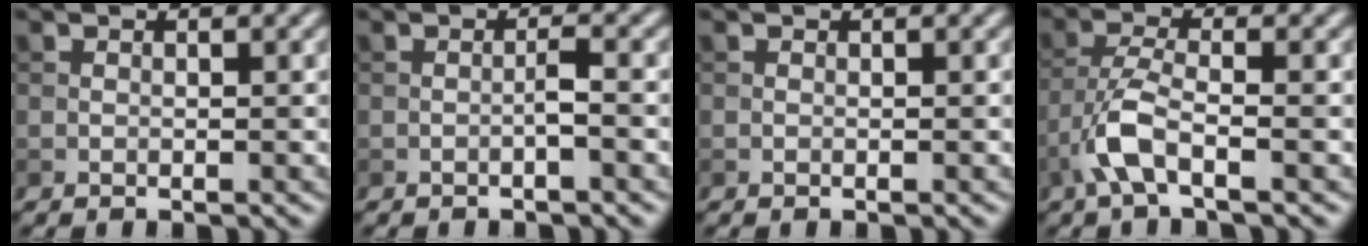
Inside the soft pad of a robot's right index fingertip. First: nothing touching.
{"total": 1.1, "force": [-0.6, 0.0, 1.0], "torque": [-0.017, 0.007, -0.010]}
{"total": 0.0}
{"total": 4.1, "force": [-2.1, 1.2, 3.4], "torque": [-0.079, 0.005, -0.051]}